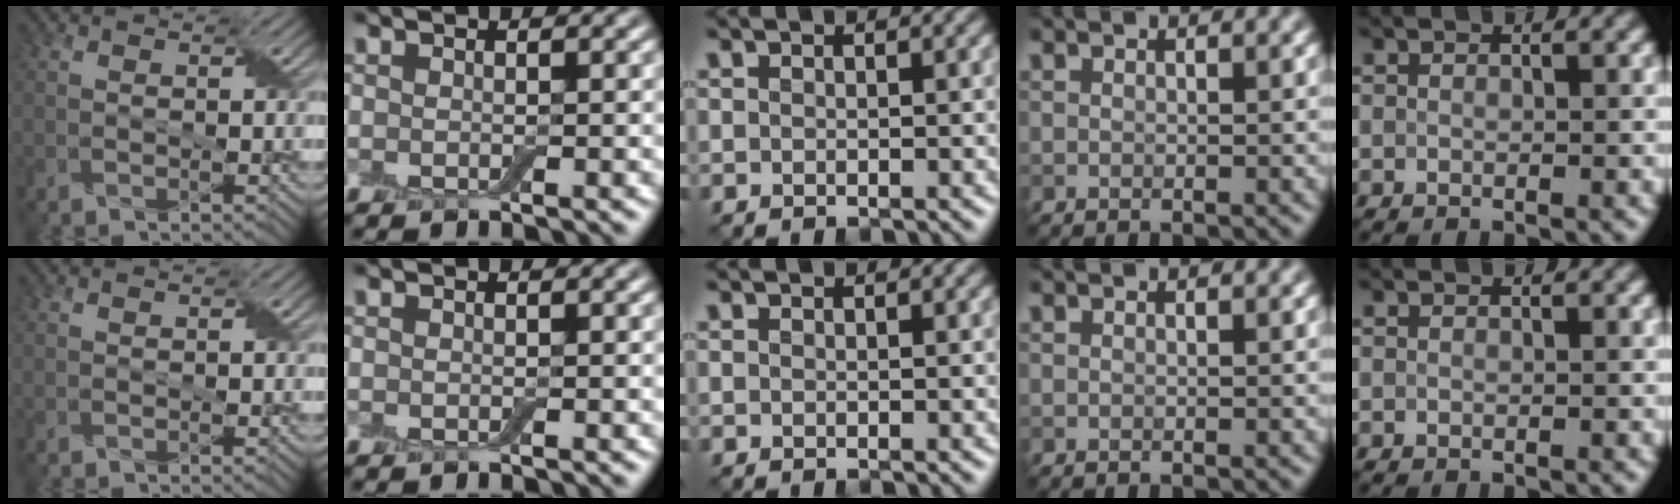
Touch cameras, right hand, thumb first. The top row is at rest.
{}